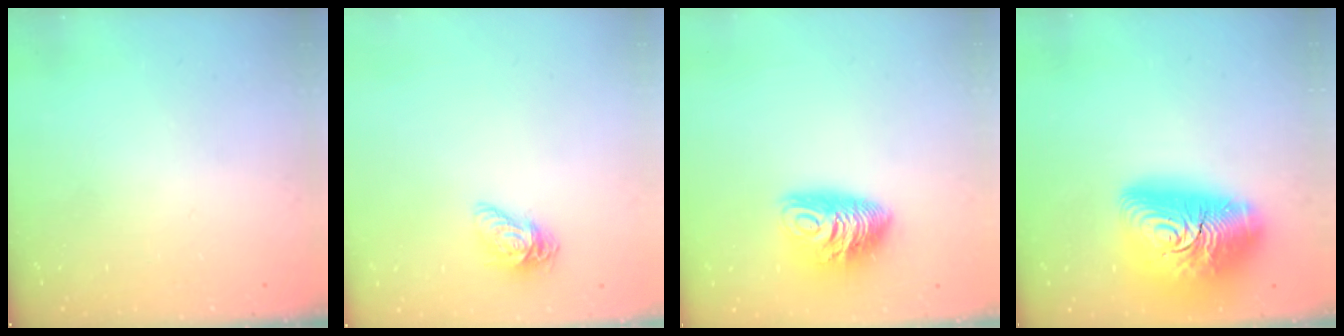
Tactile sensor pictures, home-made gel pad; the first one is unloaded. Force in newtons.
{"total": 8.4, "press": 8.4, "slide": 0.3}
{"total": 10.0, "press": 10.0, "slide": 0.6}
{"total": 23.5, "press": 23.4, "slide": 1.6}